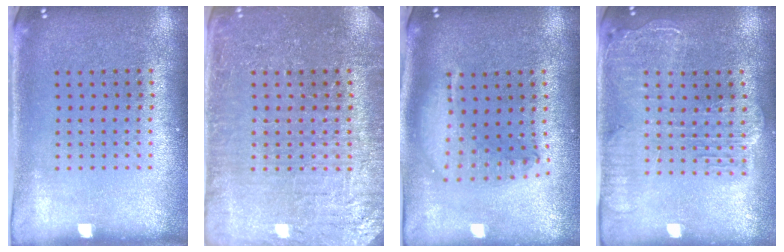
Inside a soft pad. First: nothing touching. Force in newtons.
{"total": 3.8, "press": 3.6, "slide": 1.0}
{"total": 1.9, "press": 1.6, "slide": 1.0}
{"total": 2.2, "press": 2.0, "slide": 1.0}